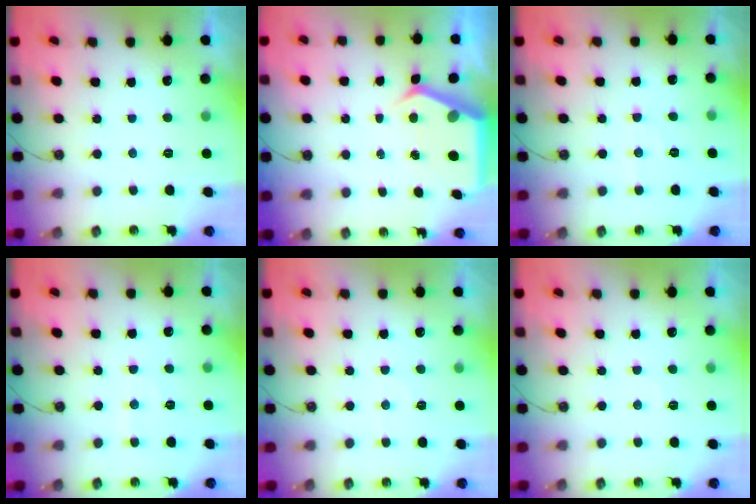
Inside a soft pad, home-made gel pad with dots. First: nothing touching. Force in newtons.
{"total": 5.8, "press": 5.7, "slide": 0.8}
{"total": 5.4, "press": 5.4, "slide": 0.6}
{"total": 6.7, "press": 6.7, "slide": 0.7}
{"total": 2.7, "press": 2.7, "slide": 0.3}
{"total": 4.1, "press": 4.0, "slide": 0.7}